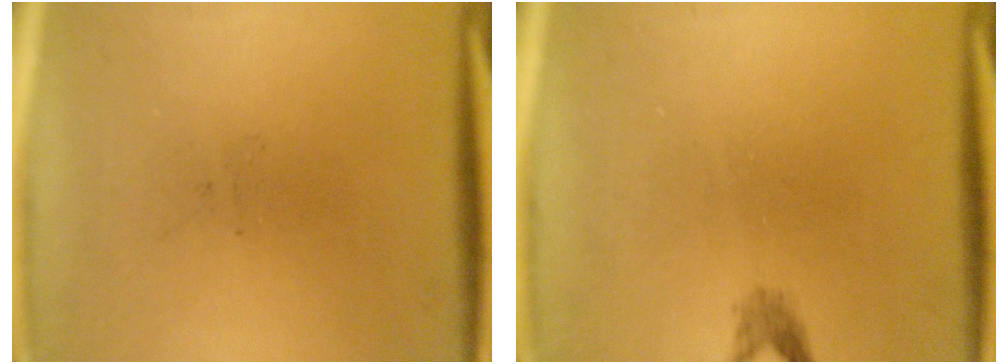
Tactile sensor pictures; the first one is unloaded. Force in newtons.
{"total": 1.2}